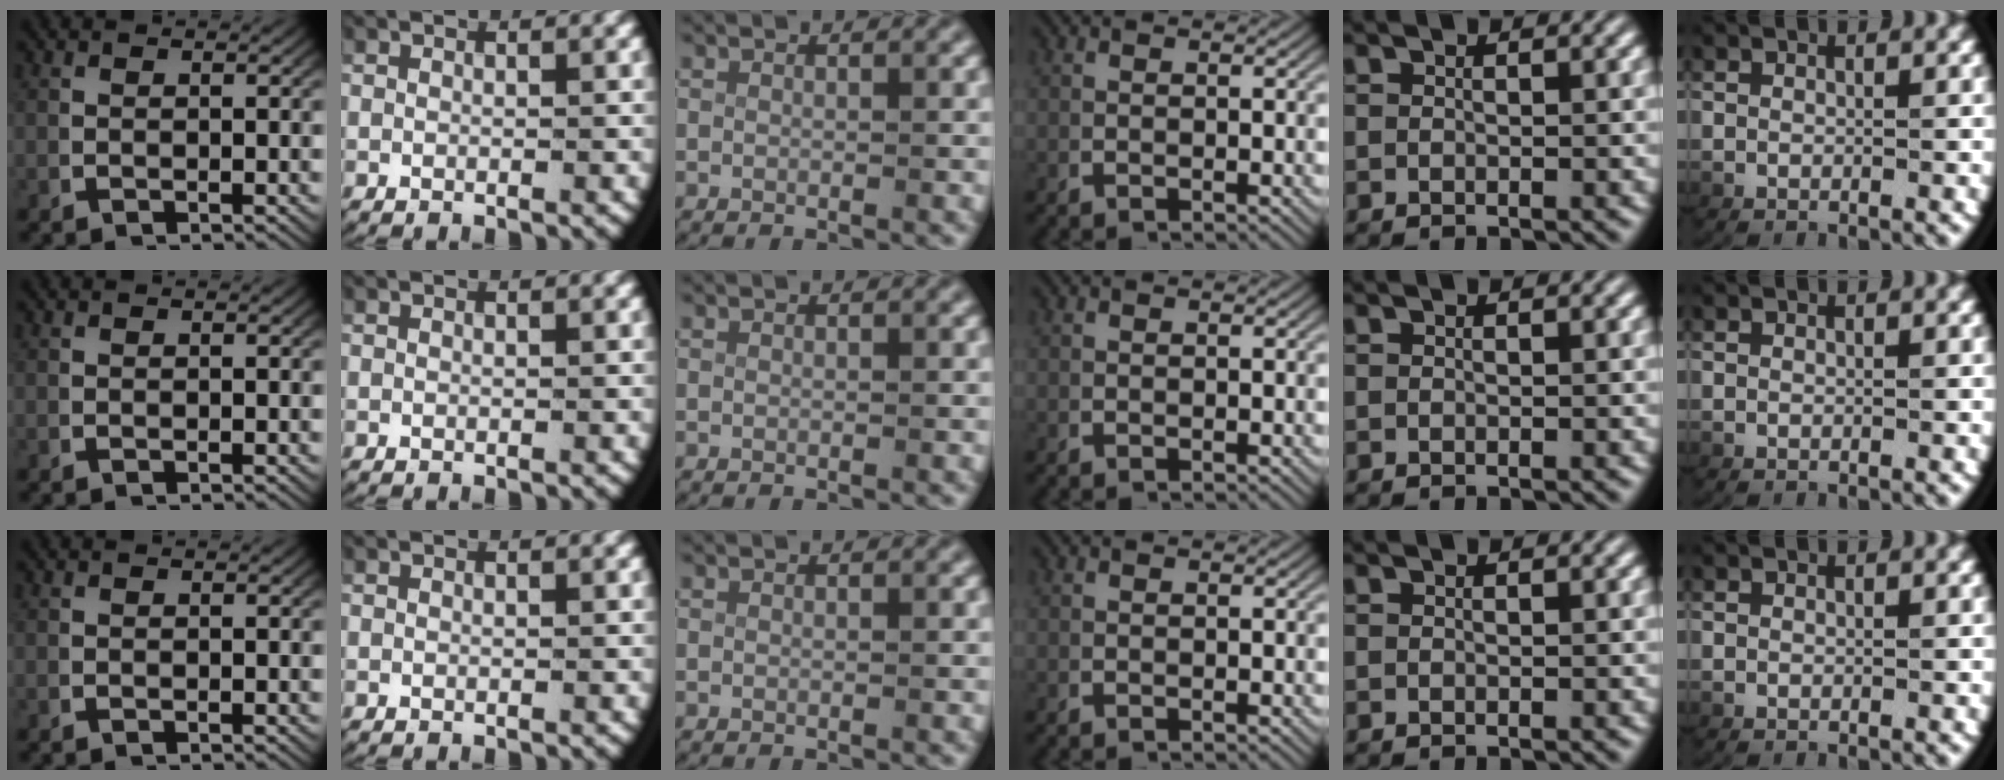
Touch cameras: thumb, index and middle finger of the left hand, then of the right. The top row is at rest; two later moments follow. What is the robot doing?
{"motion": "lift_and_place", "object": "paper towel"}